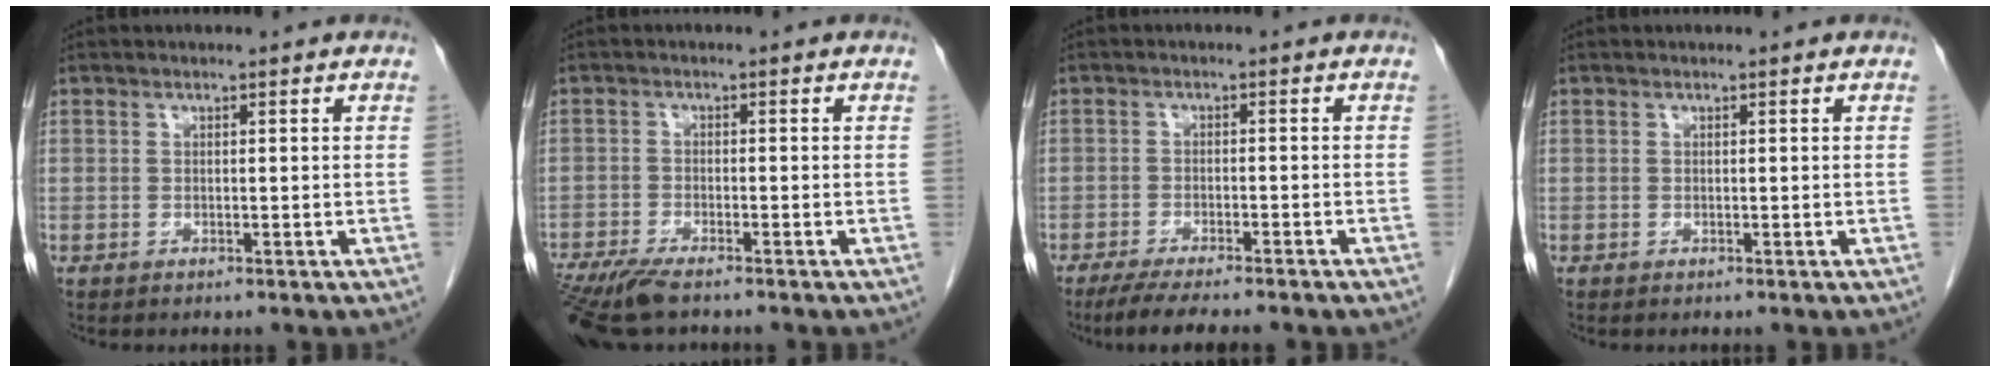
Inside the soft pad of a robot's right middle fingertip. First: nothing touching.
{"total": 8.1, "force": [-6.4, 1.3, 4.7], "torque": [-0.083, -0.020, -0.112]}
{"total": 9.3, "force": [-7.6, 1.2, 5.1], "torque": [-0.070, -0.015, -0.111]}
{"total": 0.0}